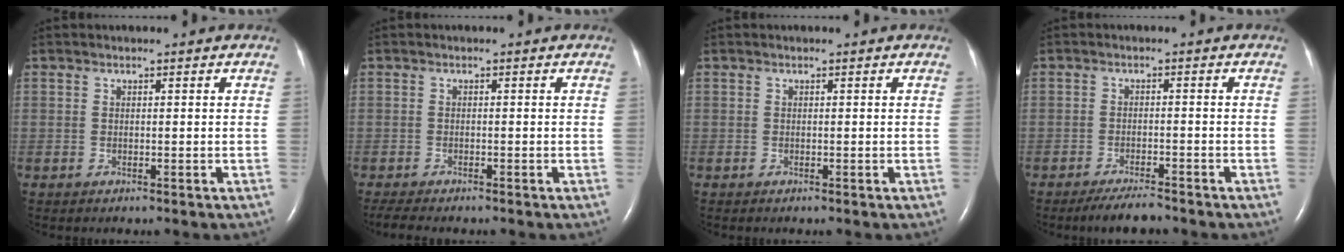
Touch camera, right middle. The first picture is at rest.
{"total": 3.9, "force": [-3.3, 0.7, 1.9], "torque": [-0.037, -0.011, -0.049]}
{"total": 0.0}
{"total": 4.0, "force": [-3.5, 0.3, 1.9], "torque": [-0.041, -0.014, -0.061]}